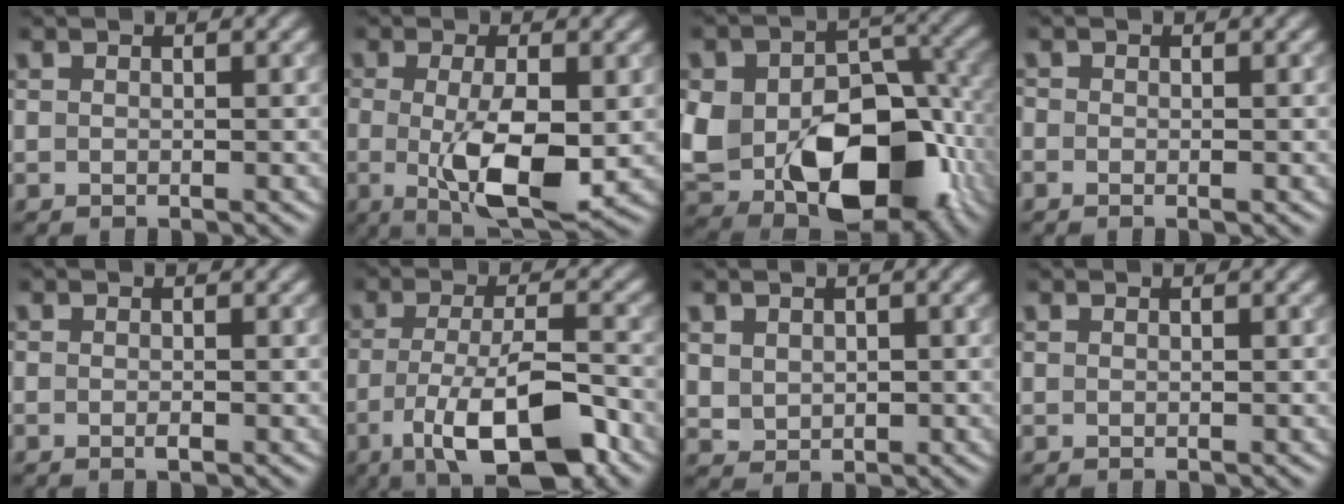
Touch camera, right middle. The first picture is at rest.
{"total": 7.3, "force": [-1.0, 2.5, 6.8], "torque": [-0.127, -0.021, -0.011]}
{"total": 15.4, "force": [-4.0, 10.1, 10.9], "torque": [-0.169, -0.022, -0.058]}
{"total": 0.7, "force": [-0.4, 0.4, 0.5], "torque": [-0.007, -0.002, -0.007]}
{"total": 0.6, "force": [-0.3, 0.2, 0.5], "torque": [-0.010, -0.002, -0.004]}
{"total": 9.7, "force": [-4.4, 3.0, 8.1], "torque": [-0.139, -0.009, -0.074]}
{"total": 1.8, "force": [0.6, 1.5, 0.7], "torque": [-0.016, -0.006, 0.019]}
{"total": 0.0}